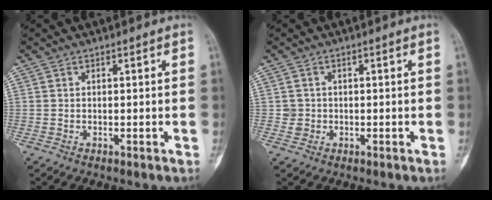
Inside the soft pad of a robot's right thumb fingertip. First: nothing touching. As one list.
[{"total": 1.8, "force": [0.0, 1.8, 0.1], "torque": [0.007, 0.006, 0.001]}]